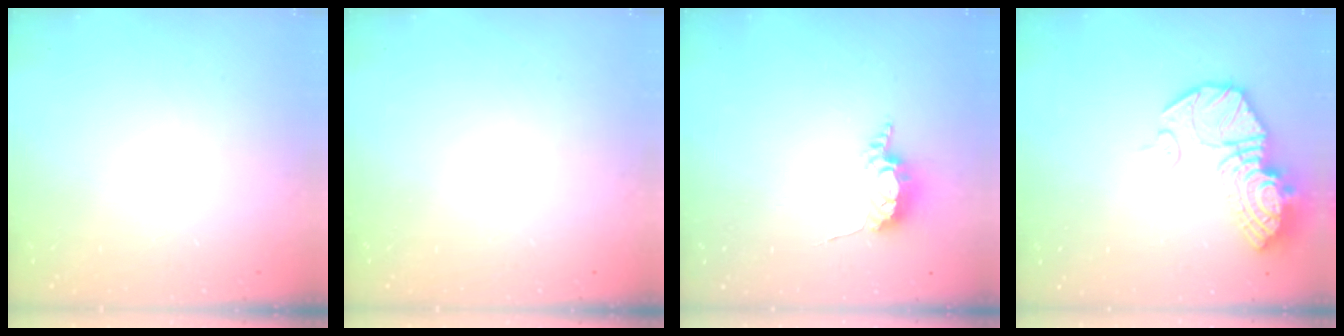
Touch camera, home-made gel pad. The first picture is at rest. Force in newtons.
{"total": 0.0}
{"total": 6.3, "press": 6.2, "slide": 0.4}
{"total": 16.1, "press": 16.1, "slide": 1.3}